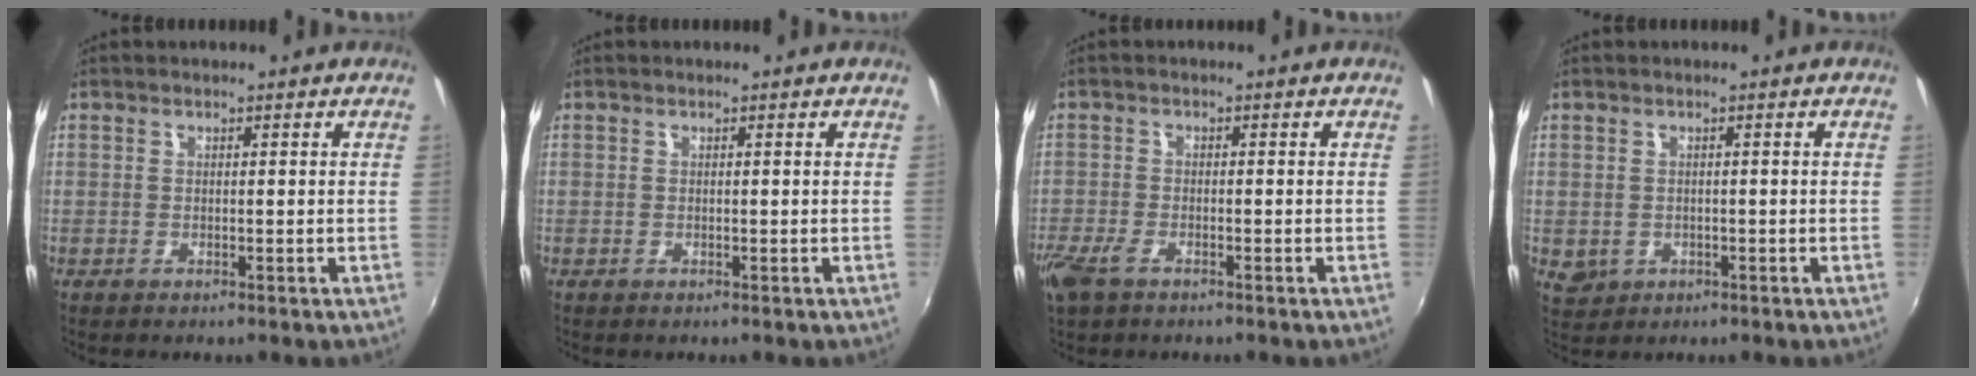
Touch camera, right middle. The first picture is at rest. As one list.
[{"total": 0.0}, {"total": 4.9, "force": [-3.2, 2.1, 3.0], "torque": [-0.081, -0.013, -0.061]}, {"total": 2.7, "force": [-0.3, 2.5, 1.1], "torque": [-0.021, -0.002, 0.002]}]